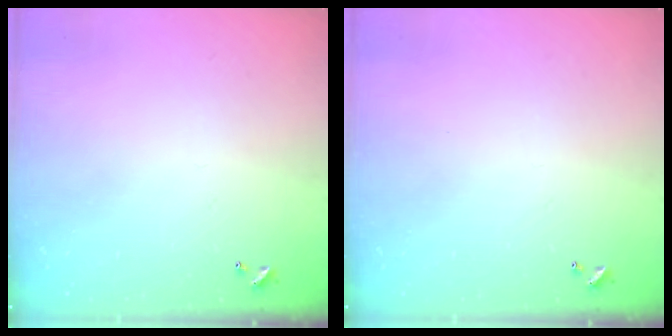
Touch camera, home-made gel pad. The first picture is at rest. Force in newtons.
{"total": 0.0}